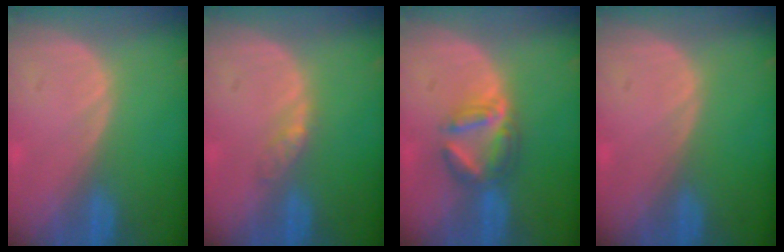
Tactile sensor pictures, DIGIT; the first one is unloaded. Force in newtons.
{"total": 2.2, "press": 1.9, "slide": 1.2}
{"total": 5.8, "press": 5.5, "slide": 1.9}
{"total": 0.0}